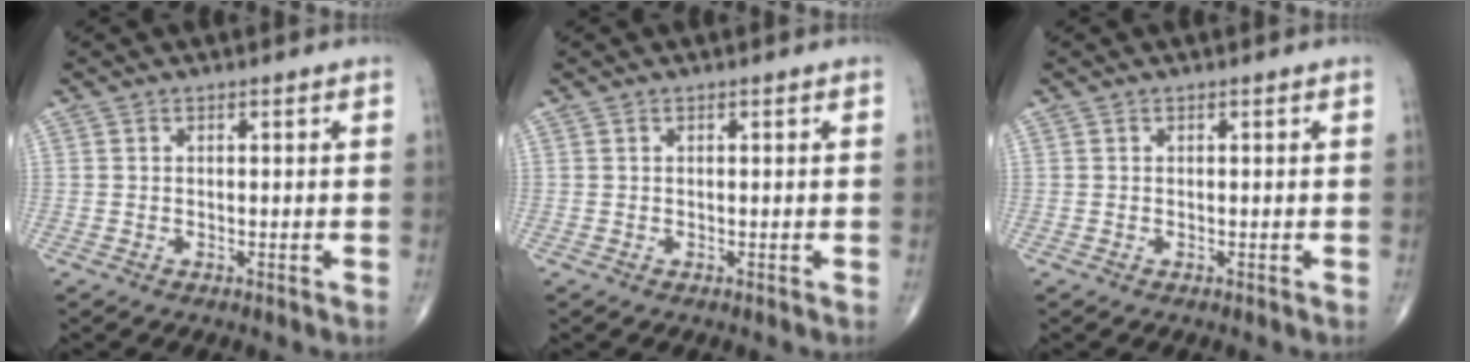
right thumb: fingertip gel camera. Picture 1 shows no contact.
{"total": 0.0}
{"total": 0.0}